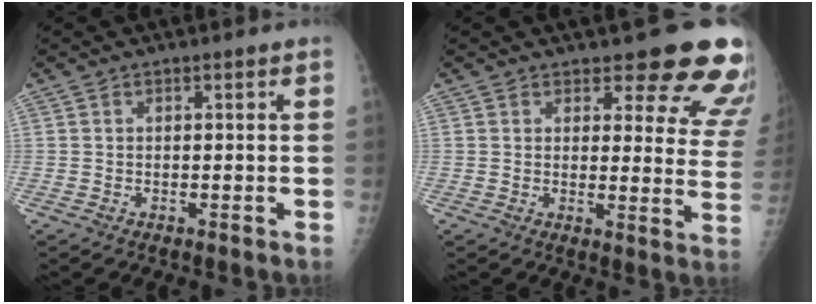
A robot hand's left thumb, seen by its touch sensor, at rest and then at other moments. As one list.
[{"total": 14.7, "force": [12.0, 5.1, 6.8], "torque": [-0.030, -0.081, 0.117]}]